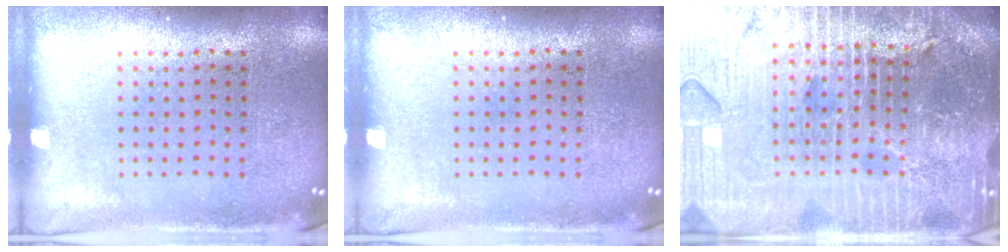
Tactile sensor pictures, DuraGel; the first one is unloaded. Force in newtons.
{"total": 0.0}
{"total": 6.3, "press": 5.6, "slide": 3.0}